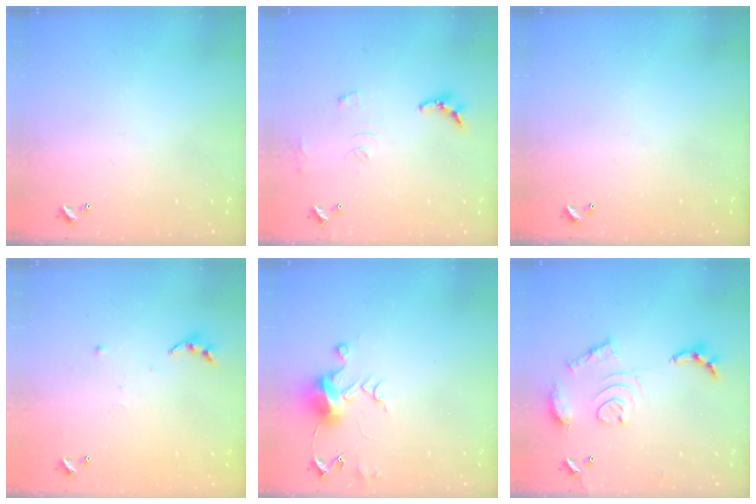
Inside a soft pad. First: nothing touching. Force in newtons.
{"total": 8.7, "press": 8.7, "slide": 0.6}
{"total": 0.0}
{"total": 3.8, "press": 3.8, "slide": 0.3}
{"total": 7.7, "press": 7.7, "slide": 0.4}
{"total": 13.0, "press": 12.9, "slide": 1.1}